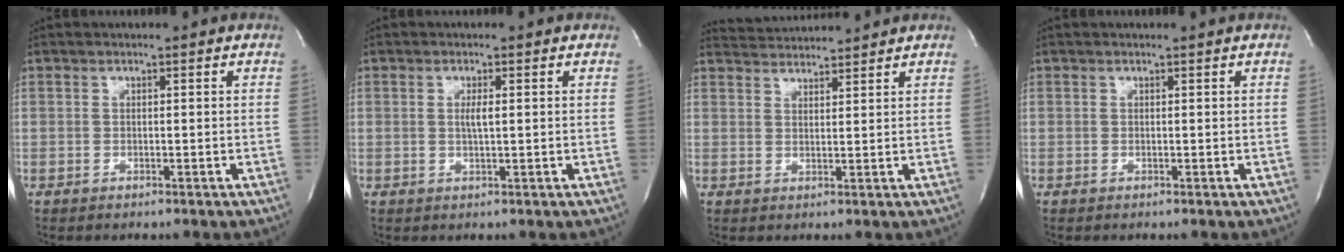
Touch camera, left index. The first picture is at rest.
{"total": 1.6, "force": [-0.2, 0.0, 1.6], "torque": [-0.035, -0.006, -0.003]}
{"total": 5.0, "force": [5.0, -0.3, 0.1], "torque": [-0.012, 0.019, 0.081]}
{"total": 0.0}